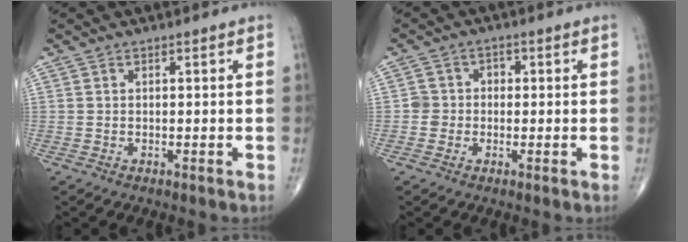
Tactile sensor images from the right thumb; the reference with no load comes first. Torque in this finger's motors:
{"motor_torque": [-0.02, -0.17, 0.16, 0.05, 0.00]}